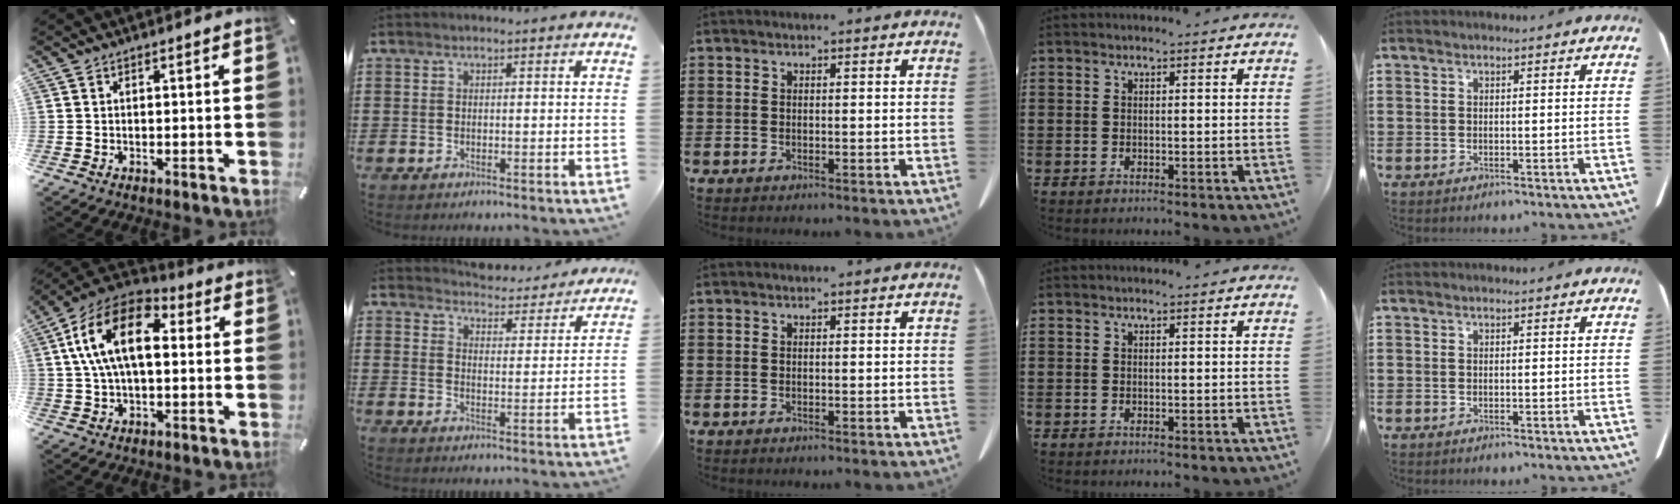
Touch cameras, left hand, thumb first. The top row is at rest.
{"thumb": {"total": 15.0, "force": [3.1, 9.0, 11.5], "torque": [-0.235, 0.006, 0.053]}, "index": {"total": 4.4, "force": [4.4, 0.0, 0.1], "torque": [-0.019, -0.039, 0.072]}}